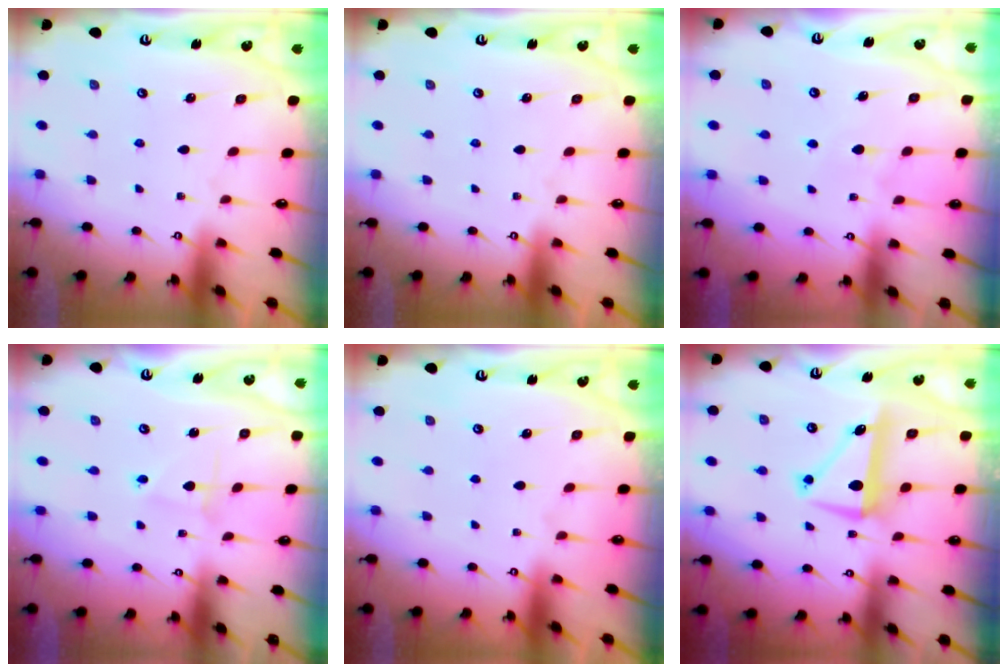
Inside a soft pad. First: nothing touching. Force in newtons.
{"total": 0.0}
{"total": 5.4, "press": 5.4, "slide": 0.2}
{"total": 2.3, "press": 2.3, "slide": 0.2}
{"total": 0.0}
{"total": 8.3, "press": 8.1, "slide": 1.4}